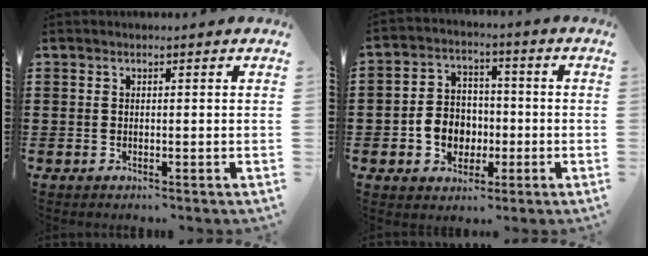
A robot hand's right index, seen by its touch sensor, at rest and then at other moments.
{"total": 6.4, "force": [-1.7, 5.5, 2.8], "torque": [-0.060, 0.011, -0.033]}